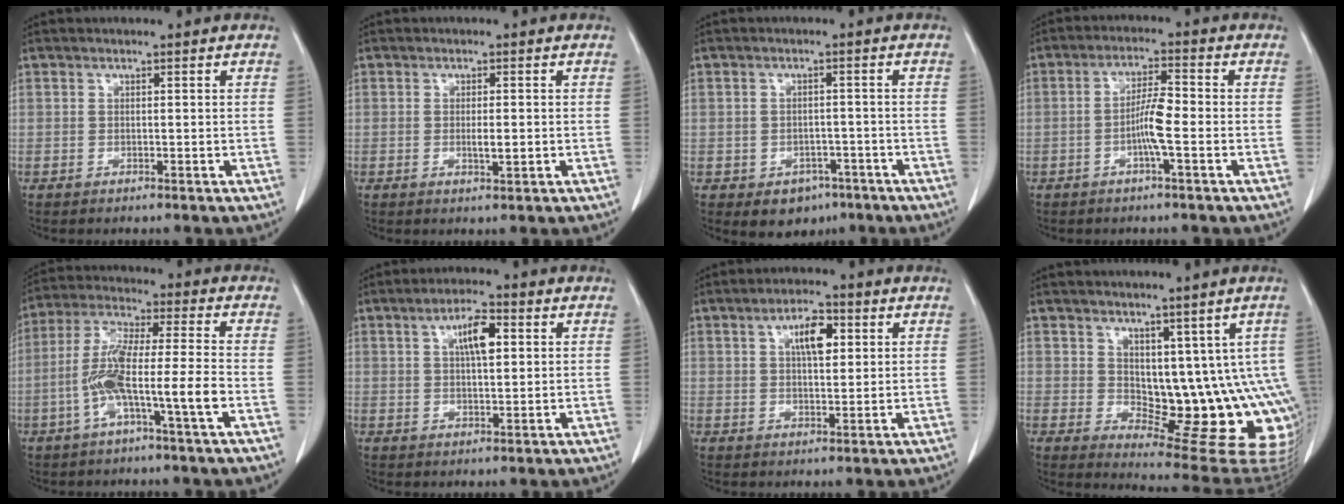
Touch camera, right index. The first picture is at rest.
{"total": 2.0, "force": [-0.1, 0.4, 1.9], "torque": [-0.030, -0.001, 0.002]}
{"total": 4.9, "force": [-2.9, 3.6, 1.8], "torque": [-0.017, 0.005, -0.031]}
{"total": 3.8, "force": [-0.9, 0.0, 3.7], "torque": [-0.067, 0.004, -0.017]}
{"total": 10.8, "force": [-3.5, 0.1, 10.2], "torque": [-0.203, 0.012, -0.067]}
{"total": 5.6, "force": [1.7, 1.5, 5.1], "torque": [-0.090, 0.006, 0.030]}
{"total": 5.6, "force": [1.9, 2.0, 4.8], "torque": [-0.083, 0.006, 0.032]}
{"total": 12.8, "force": [2.2, 6.8, 10.6], "torque": [-0.118, -0.002, 0.051]}